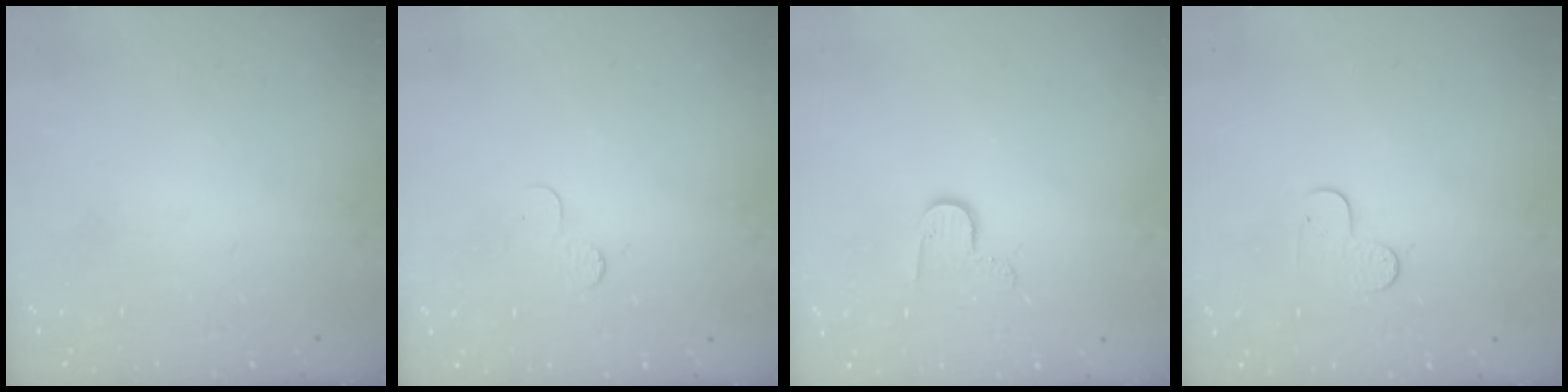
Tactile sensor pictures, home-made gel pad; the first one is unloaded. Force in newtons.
{"total": 2.3, "press": 2.3, "slide": 0.2}
{"total": 6.5, "press": 6.4, "slide": 0.6}
{"total": 5.9, "press": 5.9, "slide": 0.4}